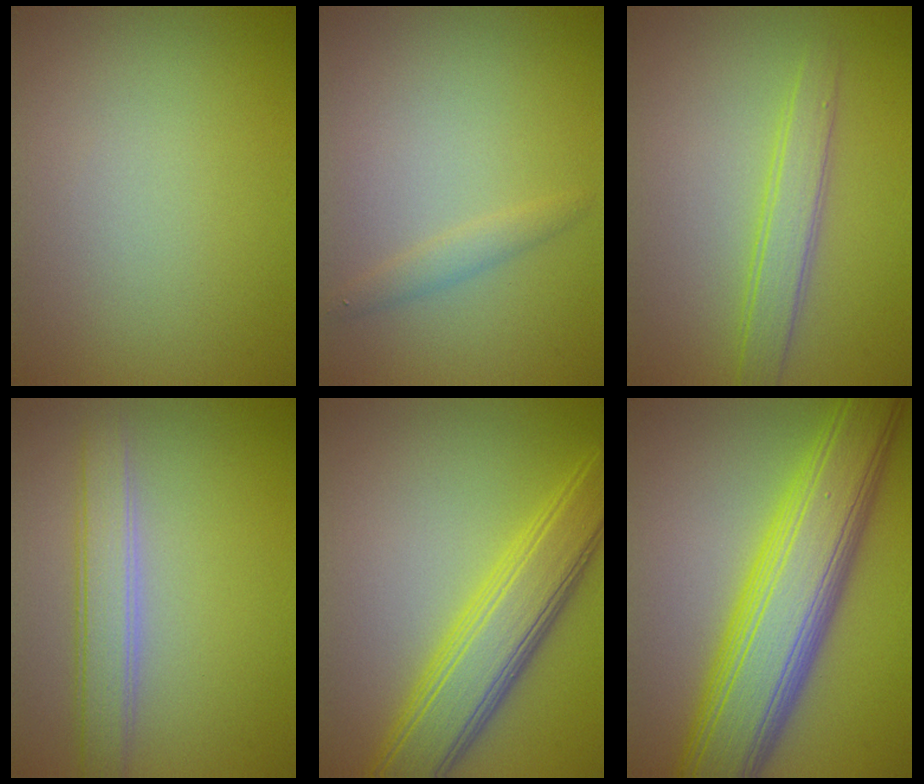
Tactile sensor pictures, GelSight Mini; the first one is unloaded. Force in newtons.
{"total": 1.2, "press": 1.2, "slide": 0.0}
{"total": 2.7, "press": 2.7, "slide": 0.1}
{"total": 3.4, "press": 3.4, "slide": 0.1}
{"total": 7.0, "press": 7.0, "slide": 0.1}
{"total": 11.2, "press": 11.2, "slide": 0.2}